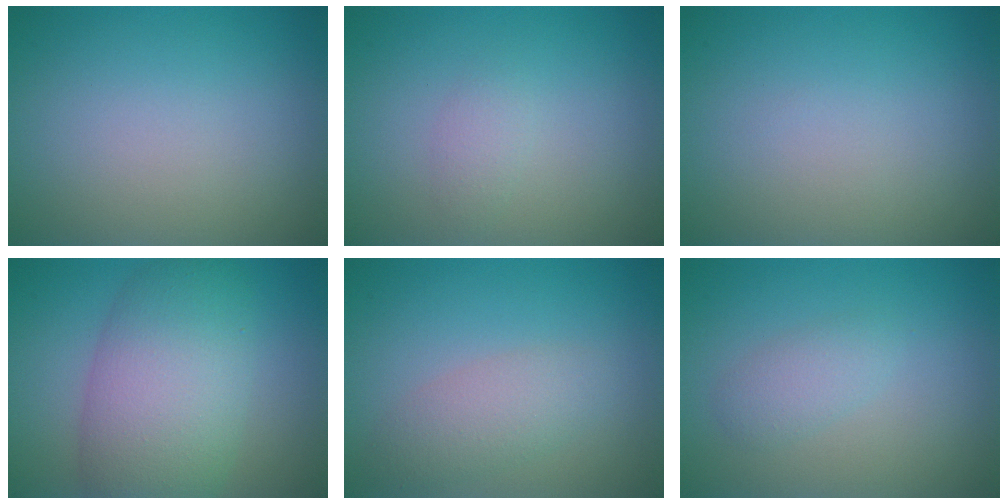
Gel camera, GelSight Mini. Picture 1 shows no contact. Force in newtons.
{"total": 1.2, "press": 1.2, "slide": 0.0}
{"total": 0.0}
{"total": 8.7, "press": 8.7, "slide": 0.1}
{"total": 2.6, "press": 2.6, "slide": 0.1}
{"total": 1.8, "press": 1.8, "slide": 0.2}